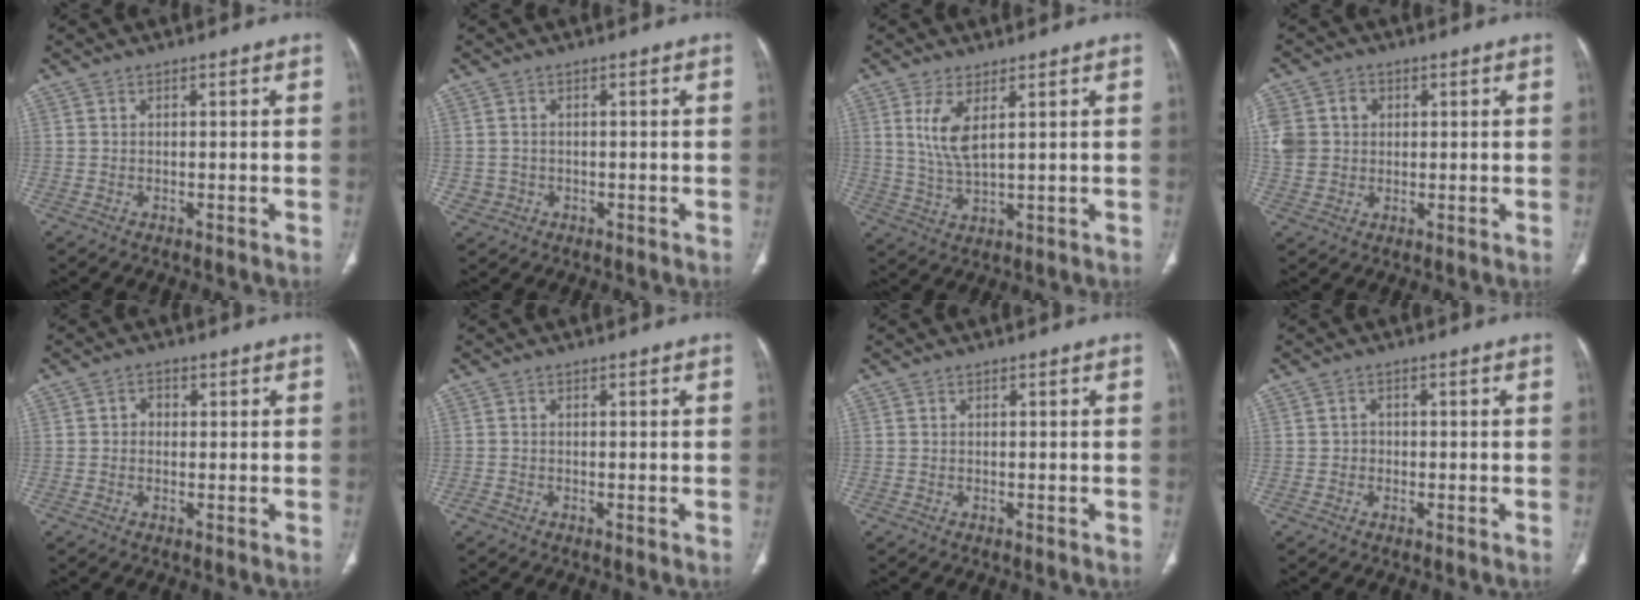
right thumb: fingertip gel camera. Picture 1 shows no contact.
{"total": 2.1, "force": [-0.4, 2.0, 0.4], "torque": [0.003, 0.008, -0.001]}
{"total": 6.3, "force": [2.4, 2.2, 5.5], "torque": [-0.118, -0.017, 0.059]}
{"total": 9.9, "force": [2.0, 8.5, 4.7], "torque": [-0.102, 0.014, 0.044]}
{"total": 2.0, "force": [0.3, 1.7, 1.0], "torque": [-0.004, 0.004, 0.000]}
{"total": 0.9, "force": [-0.4, 0.5, 0.6], "torque": [-0.010, -0.002, -0.010]}
{"total": 0.0}
{"total": 1.5, "force": [-0.4, 1.5, 0.3], "torque": [0.007, 0.008, -0.009]}